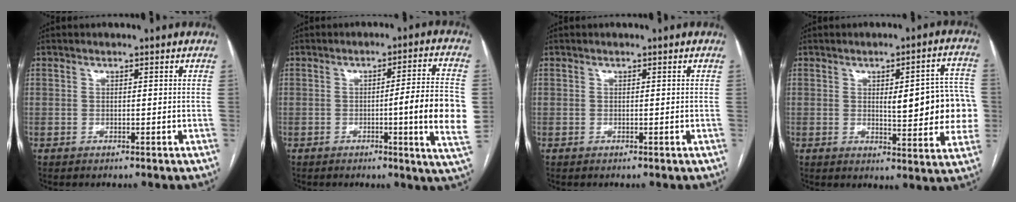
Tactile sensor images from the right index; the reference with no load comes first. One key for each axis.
{"total": 11.3, "fx": -1.6, "fy": -0.9, "fz": 11.1, "tx": -0.140, "ty": -0.008, "tz": -0.028}
{"total": 0.0}
{"total": 13.1, "fx": 0.1, "fy": 3.5, "fz": 12.6, "tx": -0.143, "ty": 0.016, "tz": 0.006}